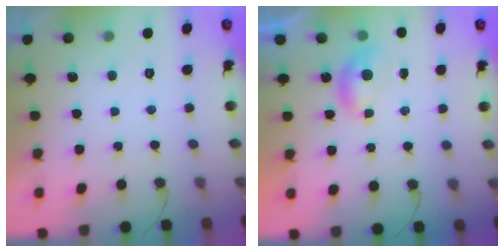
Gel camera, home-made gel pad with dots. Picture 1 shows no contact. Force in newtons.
{"total": 4.2, "press": 4.2, "slide": 0.4}